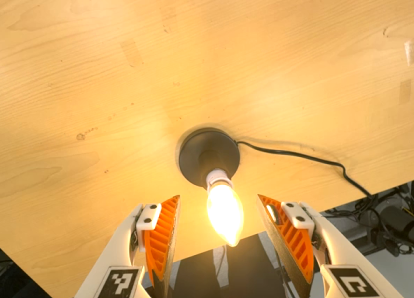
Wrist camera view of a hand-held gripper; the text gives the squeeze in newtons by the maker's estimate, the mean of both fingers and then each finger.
{"total": 0.0}